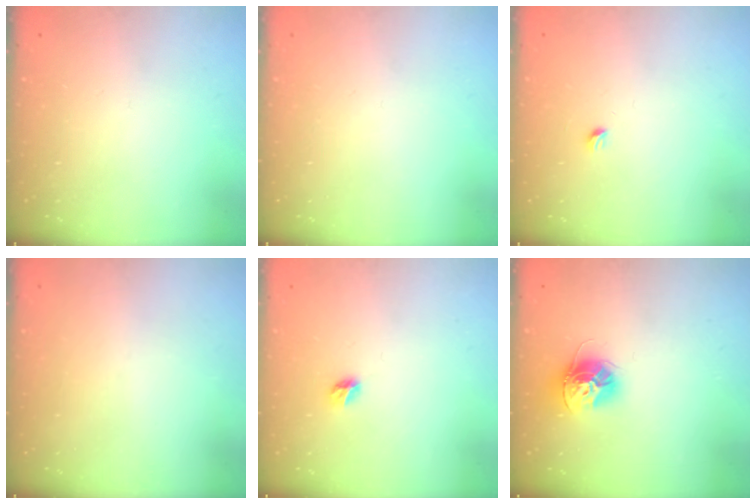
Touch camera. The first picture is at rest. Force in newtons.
{"total": 0.0}
{"total": 2.9, "press": 2.9, "slide": 0.4}
{"total": 0.9, "press": 0.9, "slide": 0.1}
{"total": 4.4, "press": 4.4, "slide": 0.5}
{"total": 12.1, "press": 12.1, "slide": 0.5}